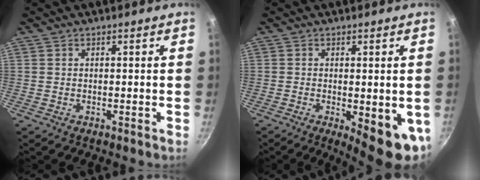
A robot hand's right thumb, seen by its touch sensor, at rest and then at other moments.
{"total": 10.3, "force": [-2.2, 3.4, 9.4], "torque": [-0.103, -0.013, -0.020]}